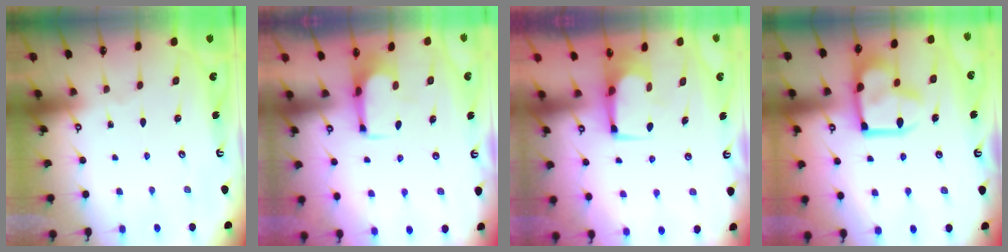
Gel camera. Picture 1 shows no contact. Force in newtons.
{"total": 3.9, "press": 3.7, "slide": 1.1}
{"total": 2.4, "press": 2.4, "slide": 0.2}
{"total": 16.5, "press": 16.4, "slide": 1.7}